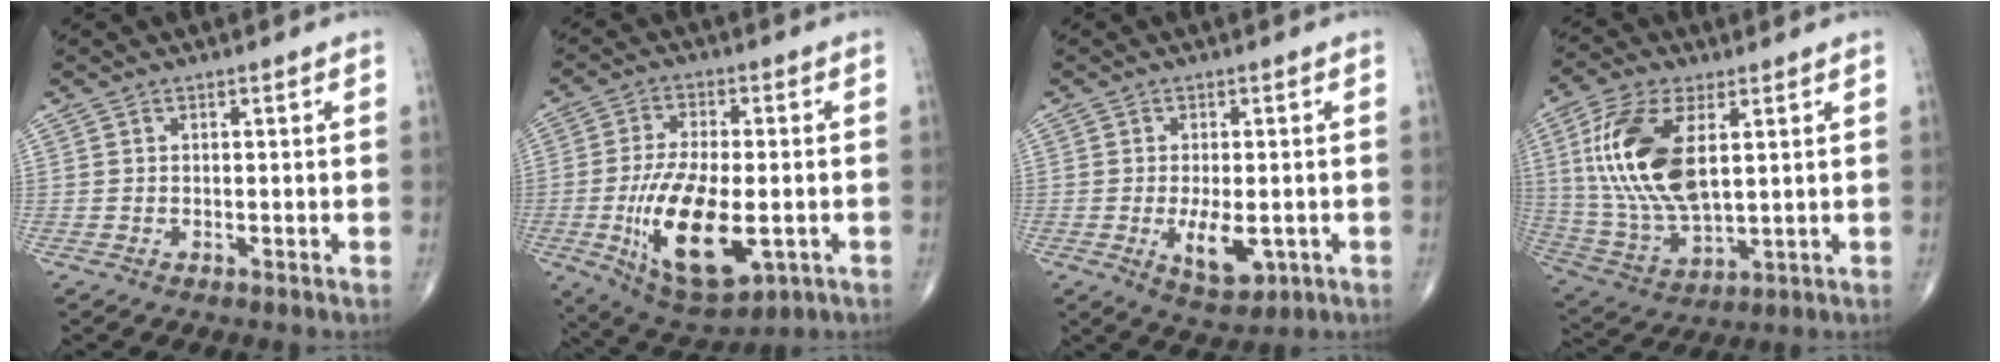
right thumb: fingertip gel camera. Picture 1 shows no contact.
{"total": 17.2, "force": [-3.8, 7.8, 14.8], "torque": [-0.263, -0.007, -0.049]}
{"total": 6.0, "force": [-1.8, 2.9, 4.9], "torque": [-0.068, -0.004, -0.021]}
{"total": 17.9, "force": [4.2, 8.7, 15.0], "torque": [-0.310, -0.014, 0.086]}